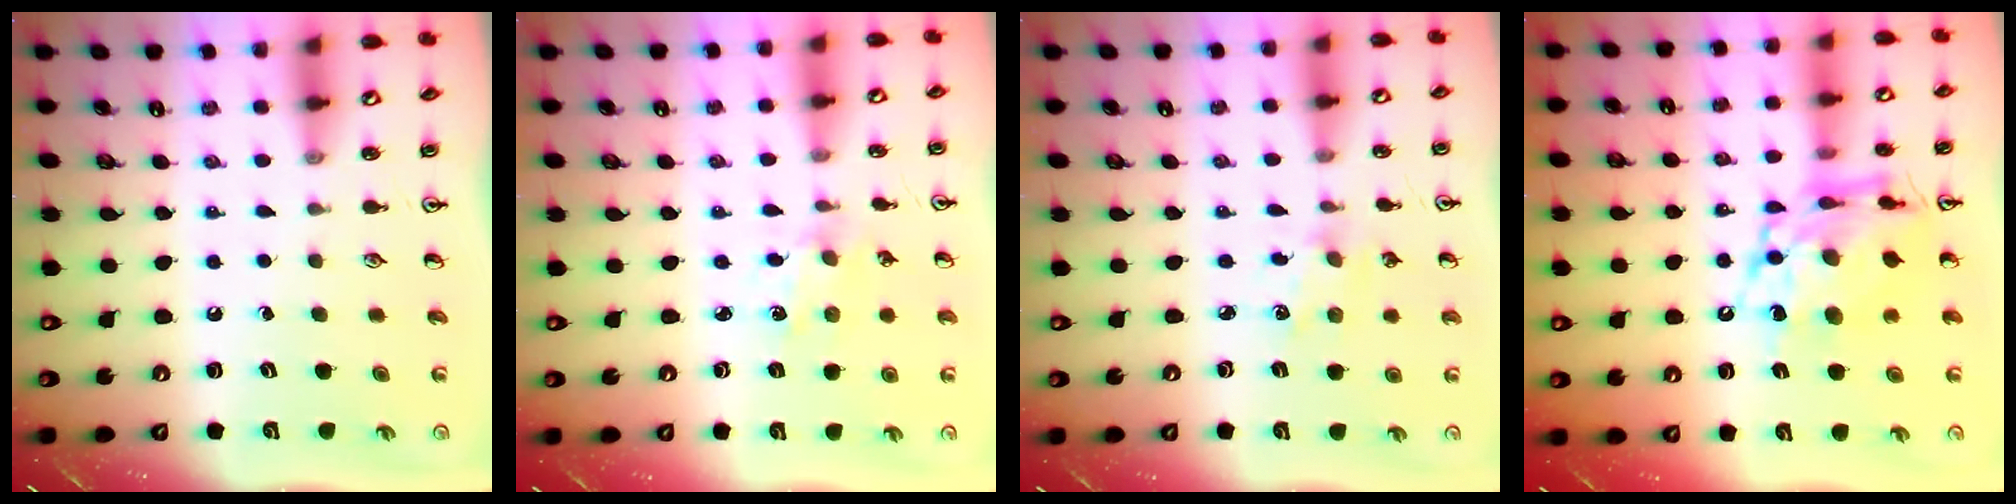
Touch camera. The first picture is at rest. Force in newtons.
{"total": 1.3, "press": 1.3, "slide": 0.3}
{"total": 2.0, "press": 2.0, "slide": 0.5}
{"total": 15.9, "press": 15.8, "slide": 1.2}